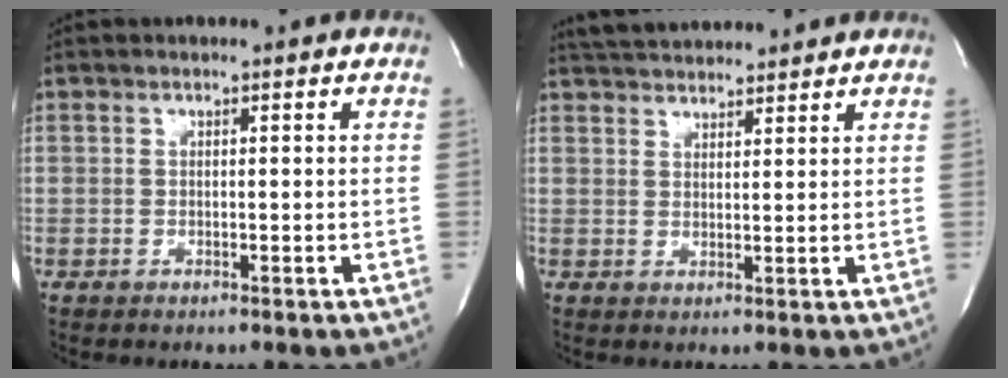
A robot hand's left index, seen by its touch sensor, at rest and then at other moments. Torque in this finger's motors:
{"motor_torque": [-0.03, -0.40, 0.16, 0.09]}